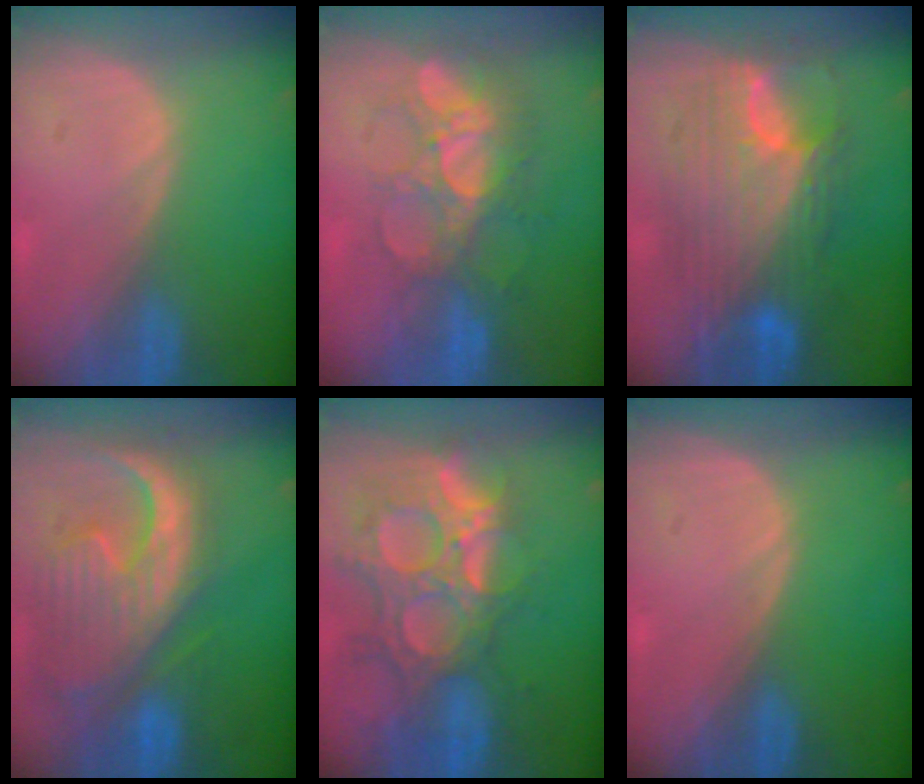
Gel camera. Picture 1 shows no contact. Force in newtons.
{"total": 8.4, "press": 8.1, "slide": 2.2}
{"total": 11.8, "press": 11.7, "slide": 1.1}
{"total": 13.3, "press": 11.5, "slide": 6.7}
{"total": 13.8, "press": 11.6, "slide": 7.5}
{"total": 0.0}